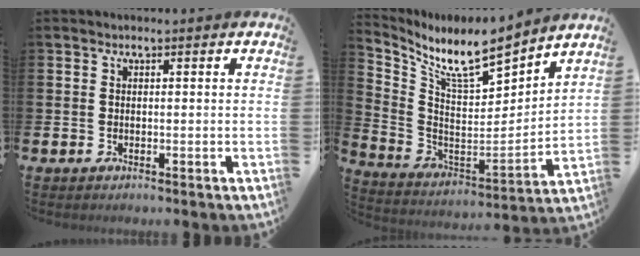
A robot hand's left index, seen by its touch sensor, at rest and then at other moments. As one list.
[{"total": 9.0, "force": [8.0, 1.1, 3.9], "torque": [-0.108, -0.065, 0.131]}]